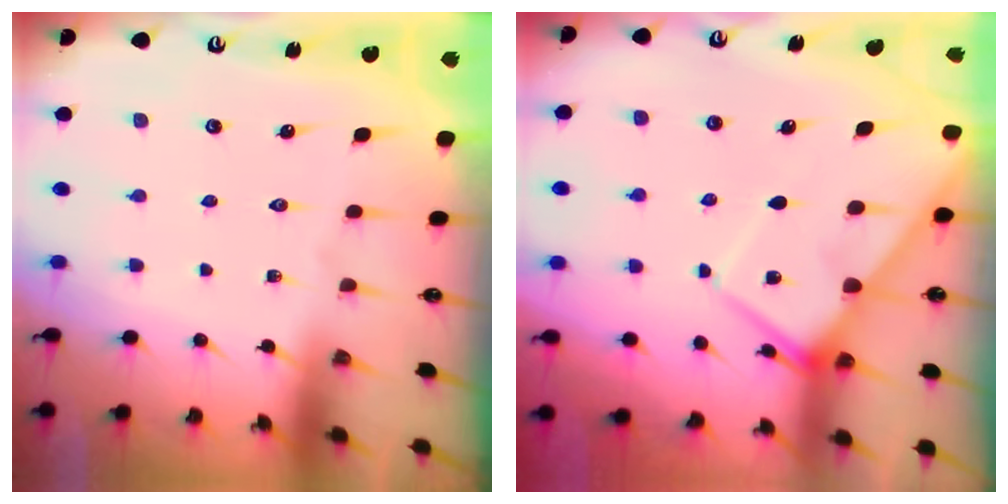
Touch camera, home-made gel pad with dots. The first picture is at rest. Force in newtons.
{"total": 7.5, "press": 7.4, "slide": 0.8}